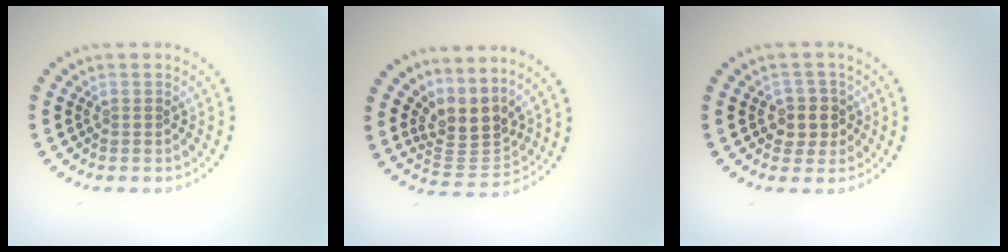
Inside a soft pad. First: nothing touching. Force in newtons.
{"total": 3.7, "press": 2.6, "slide": 2.6}
{"total": 2.6, "press": 2.4, "slide": 1.1}